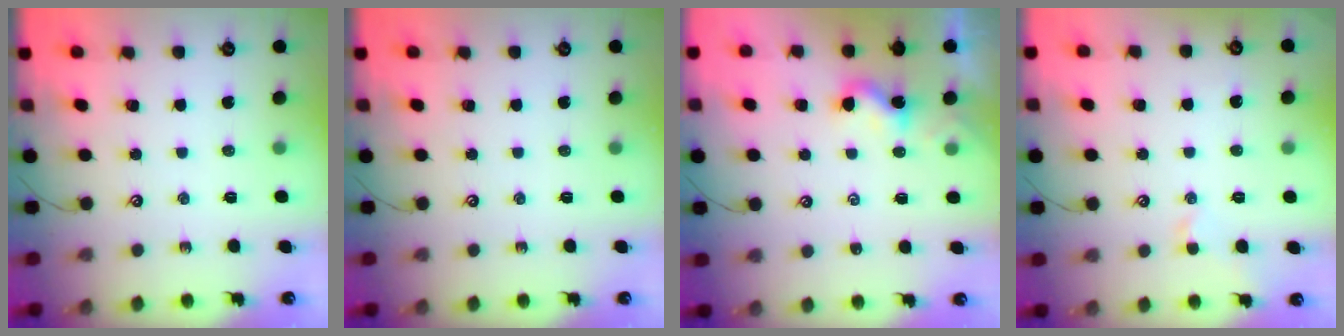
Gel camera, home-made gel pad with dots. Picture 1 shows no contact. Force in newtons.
{"total": 0.0}
{"total": 1.3, "press": 1.2, "slide": 0.5}
{"total": 0.8, "press": 0.5, "slide": 0.7}